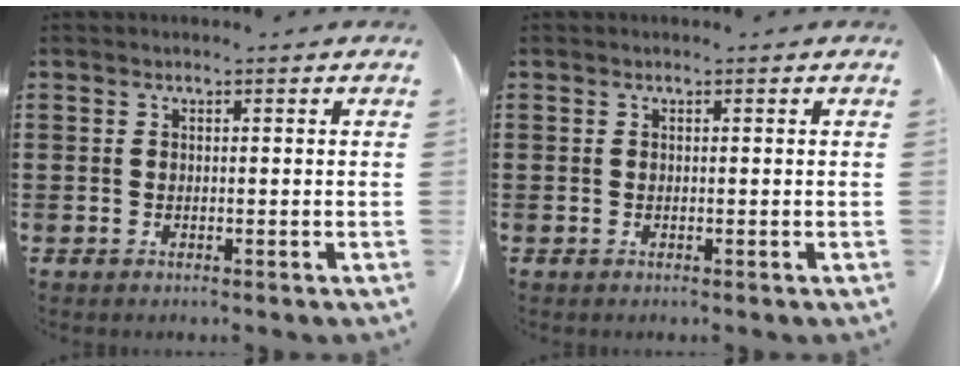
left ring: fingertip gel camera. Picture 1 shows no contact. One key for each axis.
{"total": 0.0}